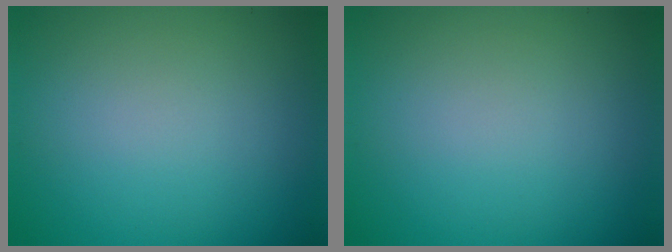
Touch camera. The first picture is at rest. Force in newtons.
{"total": 0.0}